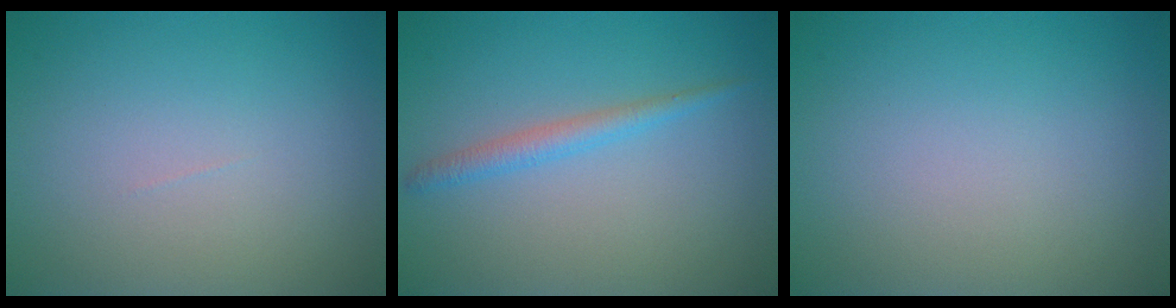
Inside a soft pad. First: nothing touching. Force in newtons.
{"total": 1.8, "press": 1.8, "slide": 0.1}
{"total": 0.0}